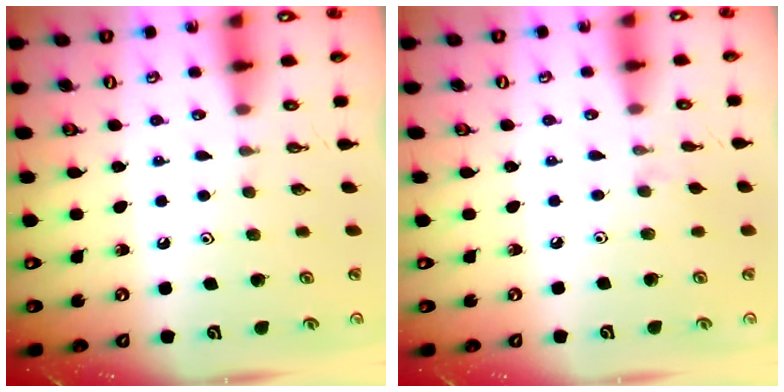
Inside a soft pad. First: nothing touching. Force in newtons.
{"total": 2.4, "press": 2.3, "slide": 0.5}